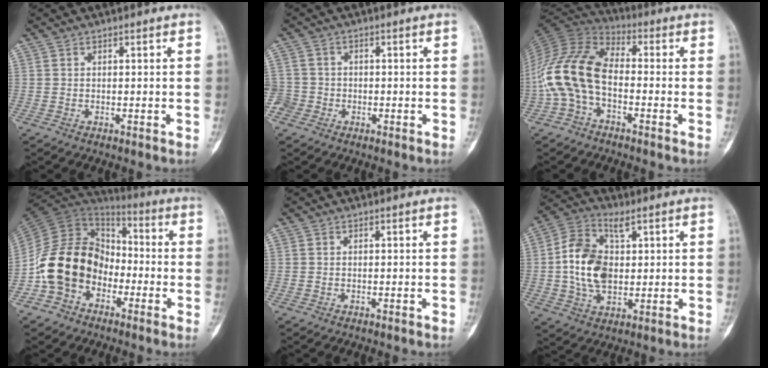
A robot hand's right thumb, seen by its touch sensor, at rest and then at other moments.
{"total": 3.6, "force": [-1.3, 3.4, 0.1], "torque": [0.015, 0.014, -0.029]}
{"total": 13.7, "force": [-2.9, 8.1, 10.6], "torque": [-0.221, 0.045, -0.068]}
{"total": 16.5, "force": [-5.5, 12.7, 9.0], "torque": [-0.151, 0.069, -0.112]}
{"total": 0.0}
{"total": 12.6, "force": [1.6, 8.1, 9.4], "torque": [-0.176, 0.010, 0.027]}